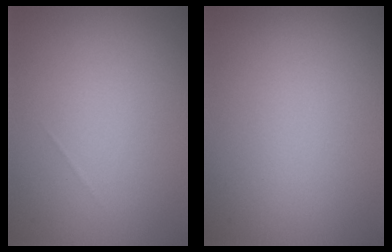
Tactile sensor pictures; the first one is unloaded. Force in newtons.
{"total": 0.0}